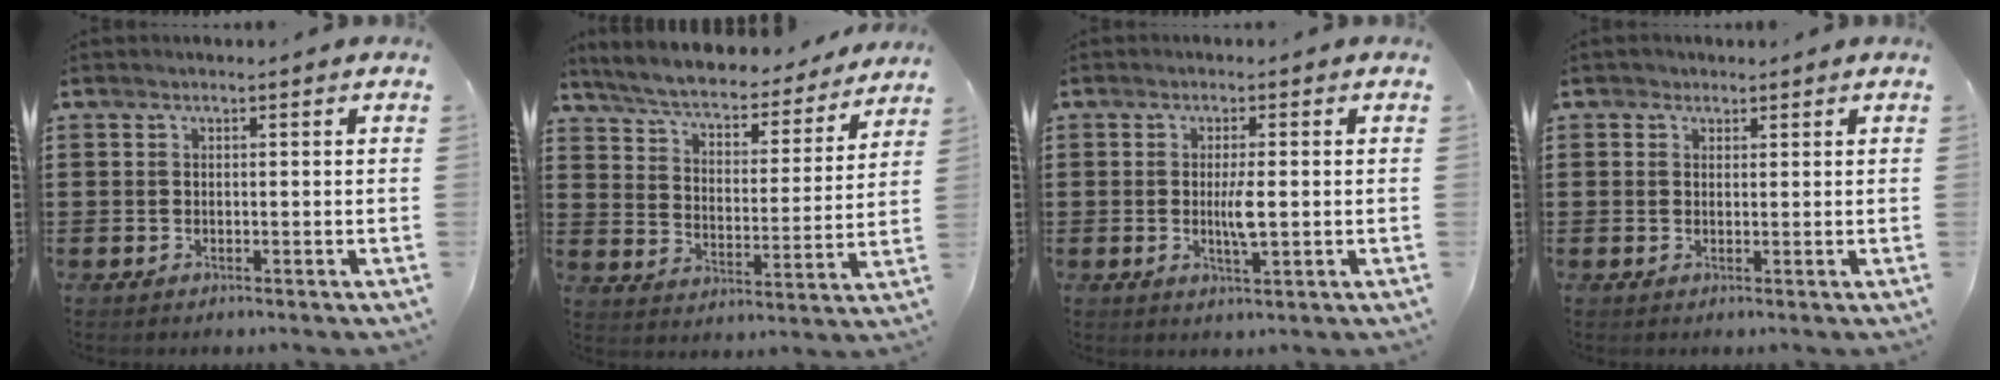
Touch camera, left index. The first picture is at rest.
{"total": 5.5, "force": [5.2, 0.5, 1.7], "torque": [-0.058, -0.038, 0.085]}
{"total": 3.4, "force": [0.0, 0.5, 3.4], "torque": [-0.069, -0.004, -0.005]}
{"total": 1.2, "force": [0.9, 0.8, 0.0], "torque": [-0.003, 0.006, 0.017]}